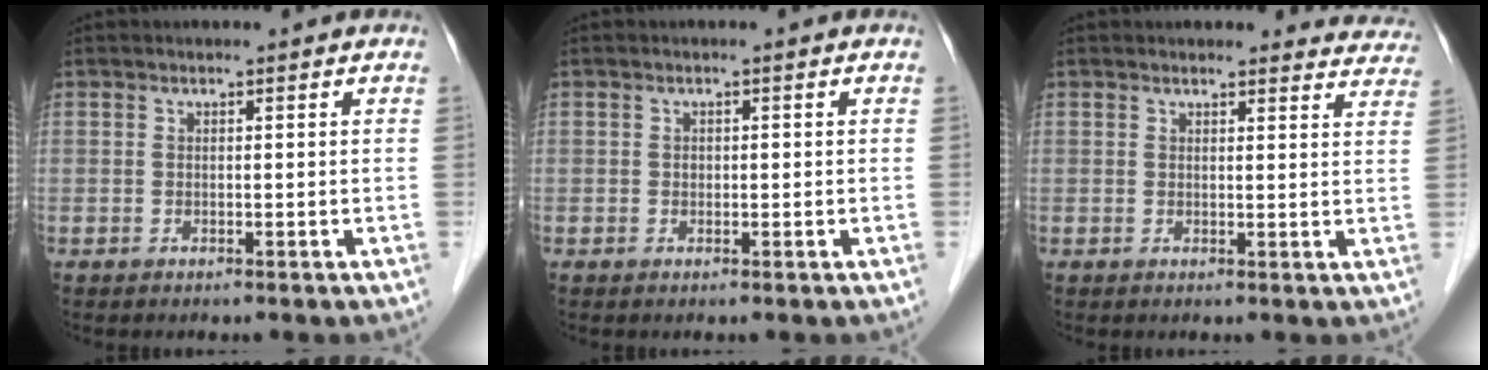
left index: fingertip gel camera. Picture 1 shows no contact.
{"total": 0.7, "force": [0.0, 0.6, 0.4], "torque": [-0.005, 0.003, -0.001]}
{"total": 10.5, "force": [10.0, 2.7, 1.0], "torque": [0.032, -0.010, 0.077]}